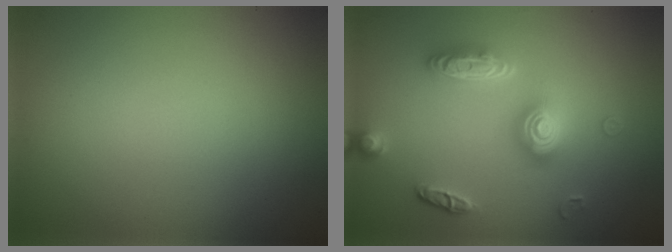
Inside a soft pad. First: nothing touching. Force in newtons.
{"total": 4.1, "press": 3.4, "slide": 2.4}